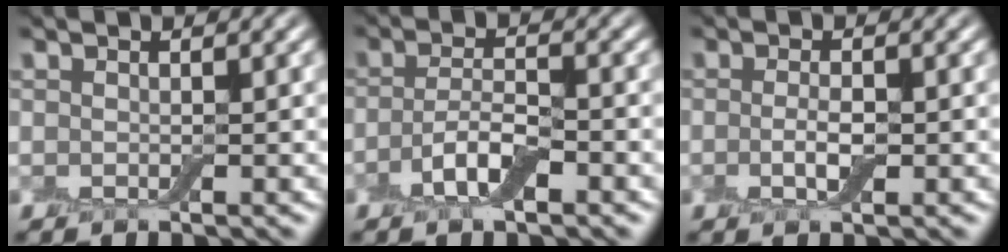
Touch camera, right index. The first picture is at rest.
{"total": 3.4, "force": [-1.5, 1.2, 2.8], "torque": [-0.060, 0.002, -0.034]}
{"total": 2.0, "force": [-0.3, 0.8, 1.8], "torque": [-0.040, -0.004, -0.009]}